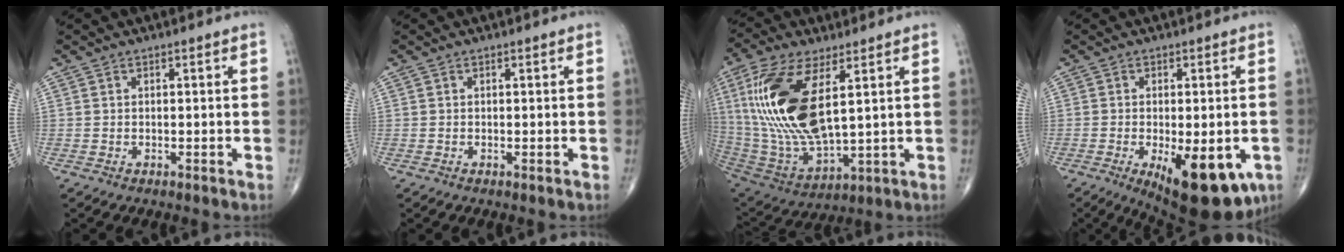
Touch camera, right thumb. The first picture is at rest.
{"total": 0.0}
{"total": 22.1, "force": [5.5, 9.4, 19.2], "torque": [-0.411, -0.030, 0.112]}
{"total": 15.8, "force": [-5.7, 6.5, 13.2], "torque": [-0.147, -0.011, -0.065]}